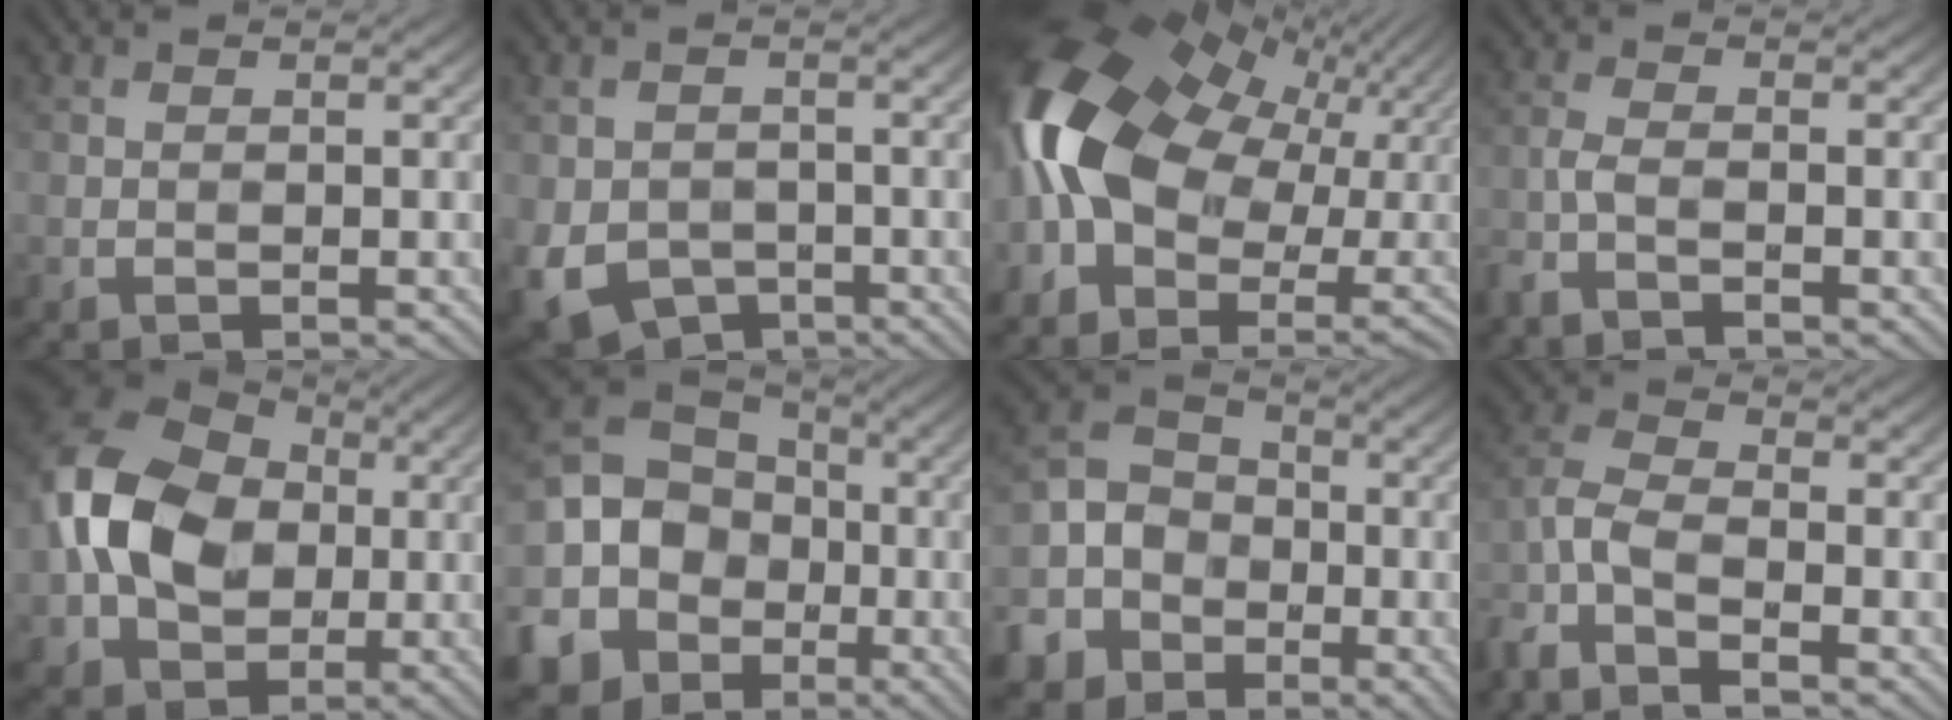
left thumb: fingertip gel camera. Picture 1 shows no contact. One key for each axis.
{"total": 7.4, "fx": -2.9, "fy": 5.7, "fz": 3.7, "tx": -0.091, "ty": -0.030, "tz": -0.043}
{"total": 15.8, "fx": -1.5, "fy": 10.4, "fz": 11.8, "tx": -0.257, "ty": -0.011, "tz": -0.018}
{"total": 2.8, "fx": -2.1, "fy": 0.5, "fz": 1.7, "tx": -0.049, "ty": -0.008, "tz": -0.056}
{"total": 14.6, "fx": 0.5, "fy": 11.3, "fz": 9.3, "tx": -0.230, "ty": 0.005, "tz": 0.009}
{"total": 16.6, "fx": -5.2, "fy": 14.5, "fz": 6.4, "tx": -0.192, "ty": -0.039, "tz": -0.119}
{"total": 11.0, "fx": -5.2, "fy": 8.9, "fz": 3.9, "tx": -0.104, "ty": -0.039, "tz": -0.115}
{"total": 6.7, "fx": -4.7, "fy": 2.1, "fz": 4.2, "tx": -0.102, "ty": -0.005, "tz": -0.114}